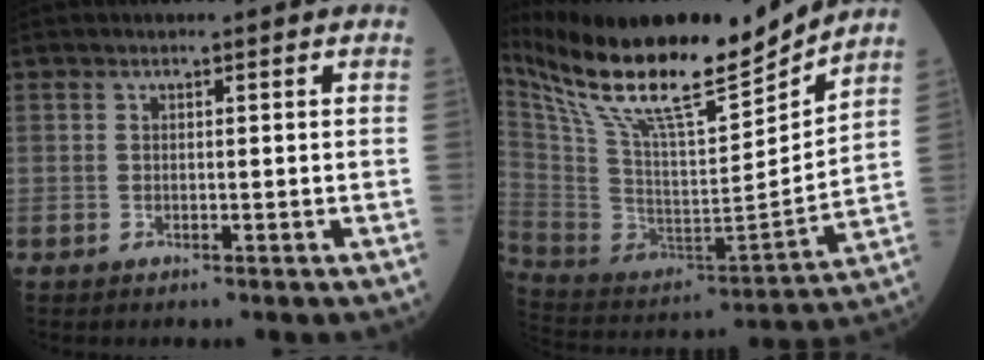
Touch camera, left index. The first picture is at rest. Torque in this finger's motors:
{"motor_torque": [1.05, -1.09, 0.42, 0.16]}